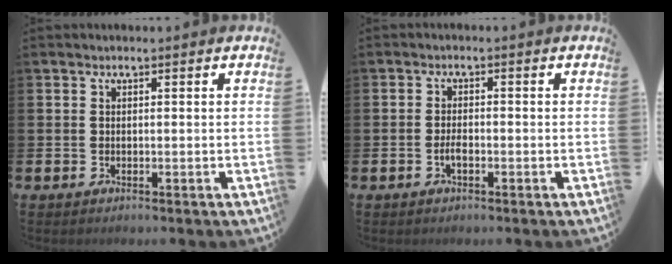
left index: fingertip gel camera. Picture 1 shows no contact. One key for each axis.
{"total": 1.8, "fx": -0.7, "fy": 0.8, "fz": 1.5, "tx": -0.024, "ty": 0.000, "tz": -0.015}